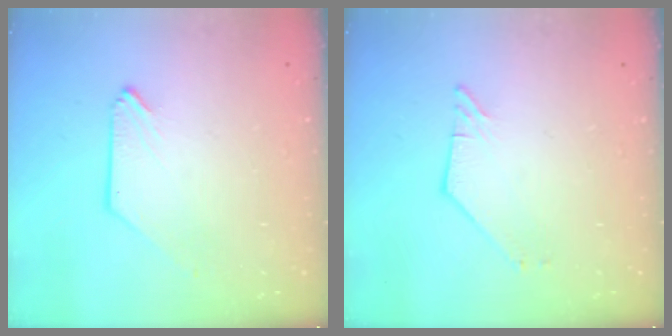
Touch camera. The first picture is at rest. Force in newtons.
{"total": 3.1, "press": 3.1, "slide": 0.5}